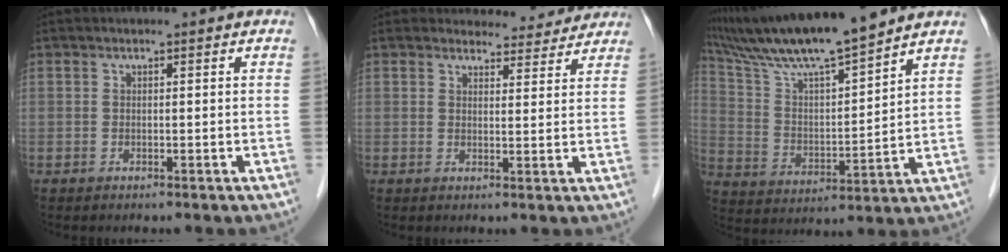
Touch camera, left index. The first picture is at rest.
{"total": 6.3, "force": [6.1, 1.9, 0.3], "torque": [0.007, 0.000, 0.061]}
{"total": 11.8, "force": [10.6, -0.2, 5.2], "torque": [-0.100, 0.021, 0.194]}